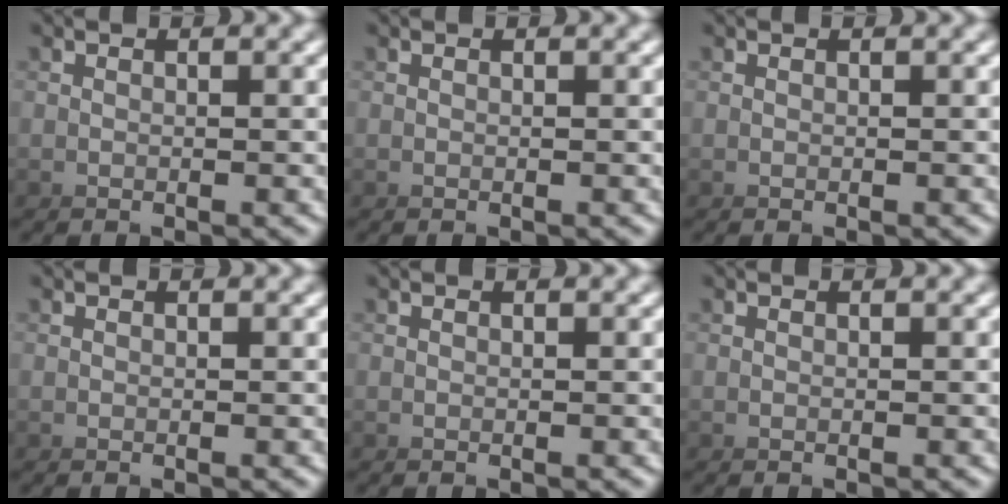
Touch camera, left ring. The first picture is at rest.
{"total": 0.0}
{"total": 0.0}
{"total": 0.0}
{"total": 0.0}
{"total": 0.0}